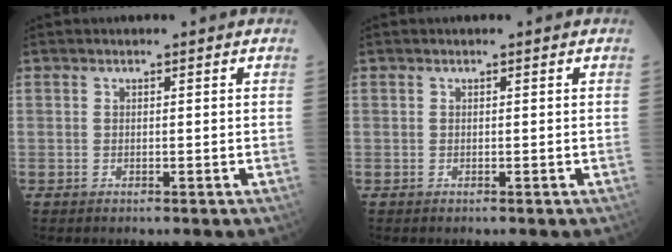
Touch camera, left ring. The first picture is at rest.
{"total": 0.0}